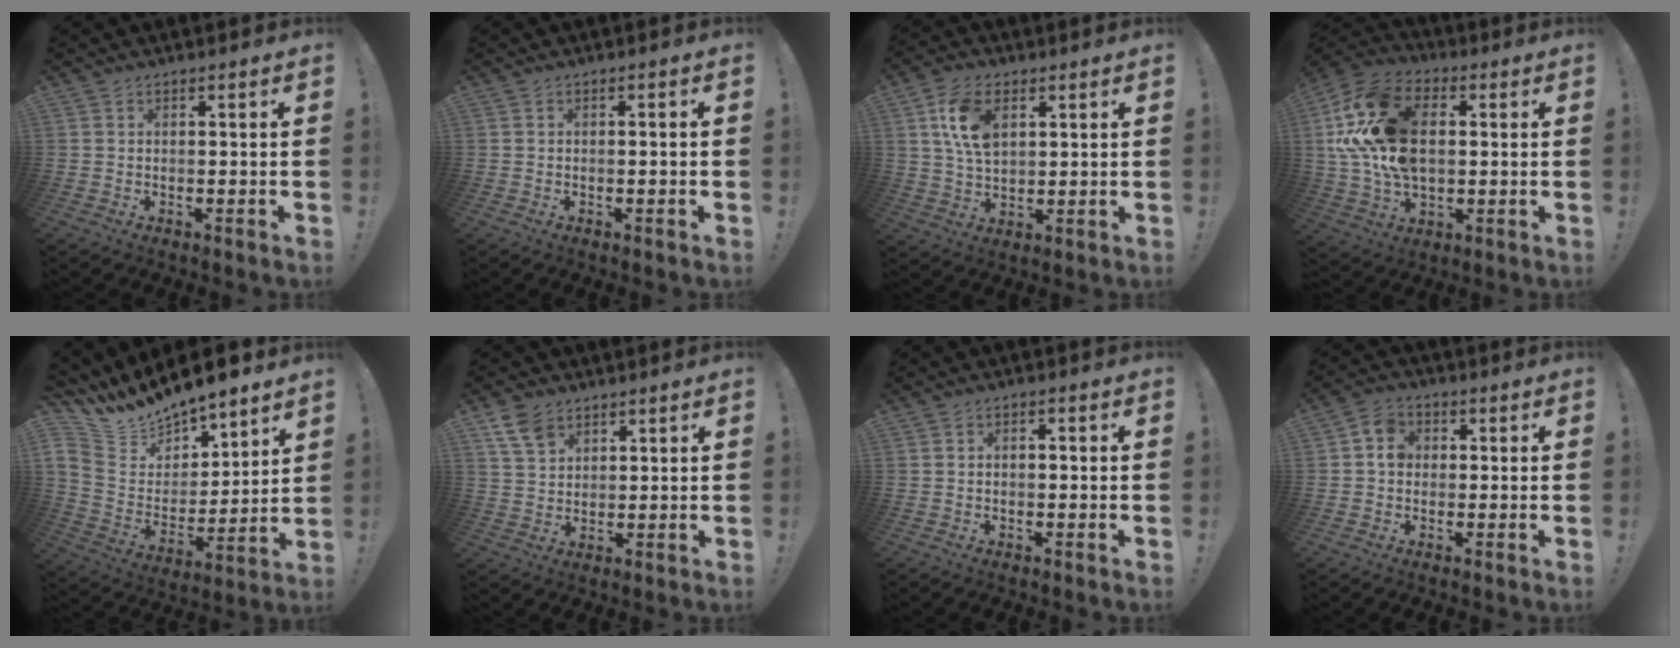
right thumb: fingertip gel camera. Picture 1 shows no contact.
{"total": 1.2, "force": [-0.7, -0.1, 1.0], "torque": [-0.025, 0.004, -0.011]}
{"total": 9.5, "force": [3.5, 6.0, 6.5], "torque": [-0.121, -0.004, 0.064]}
{"total": 23.2, "force": [3.5, 15.7, 16.8], "torque": [-0.313, 0.006, 0.070]}
{"total": 11.9, "force": [11.2, 3.6, 2.0], "torque": [-0.073, -0.098, 0.206]}
{"total": 7.6, "force": [4.8, 4.9, 3.3], "torque": [-0.057, -0.020, 0.096]}
{"total": 1.7, "force": [-1.0, 0.9, 1.0], "torque": [-0.024, 0.009, -0.018]}
{"total": 6.4, "force": [0.9, 5.3, 3.5], "torque": [-0.050, 0.011, 0.018]}